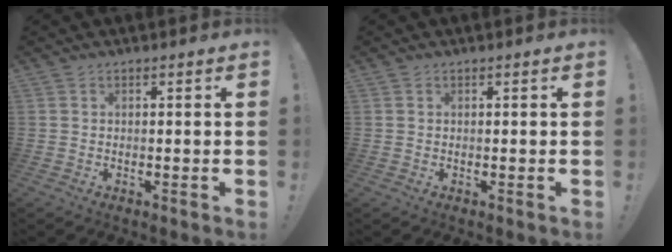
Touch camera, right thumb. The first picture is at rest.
{"total": 0.0}